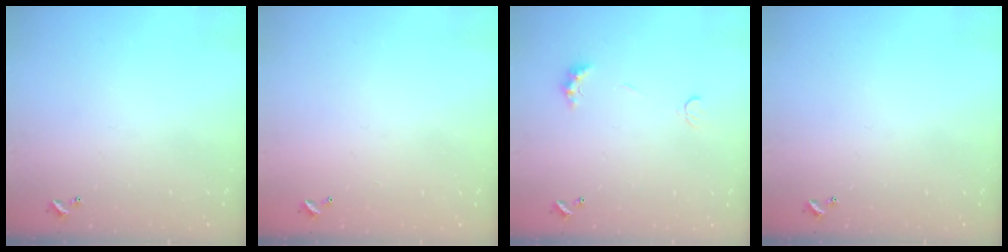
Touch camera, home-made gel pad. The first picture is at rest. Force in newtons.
{"total": 2.8, "press": 2.8, "slide": 0.1}
{"total": 4.0, "press": 3.9, "slide": 0.7}
{"total": 0.0}